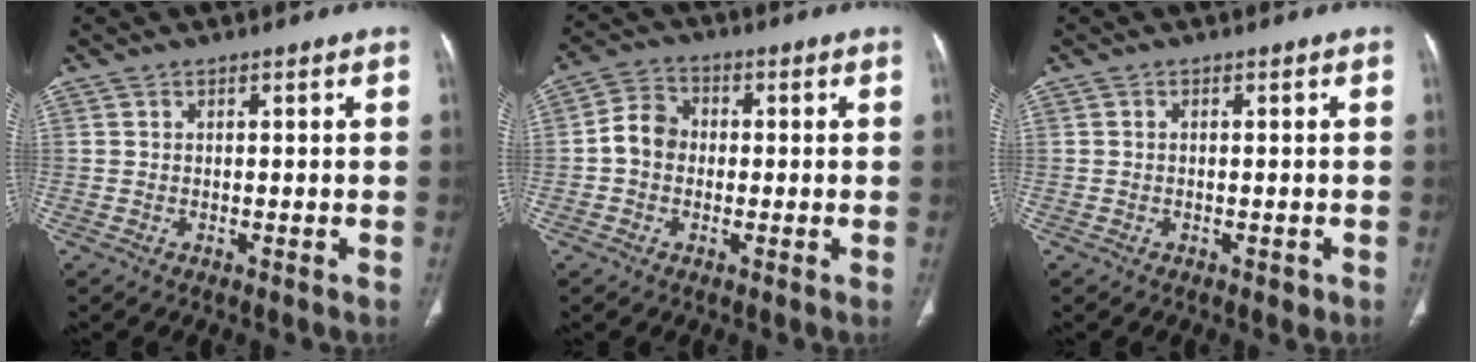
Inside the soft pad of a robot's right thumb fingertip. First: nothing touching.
{"total": 6.0, "force": [-0.5, 5.1, 3.2], "torque": [-0.043, 0.019, -0.020]}
{"total": 1.1, "force": [-0.5, 0.7, 0.7], "torque": [-0.008, 0.000, -0.005]}